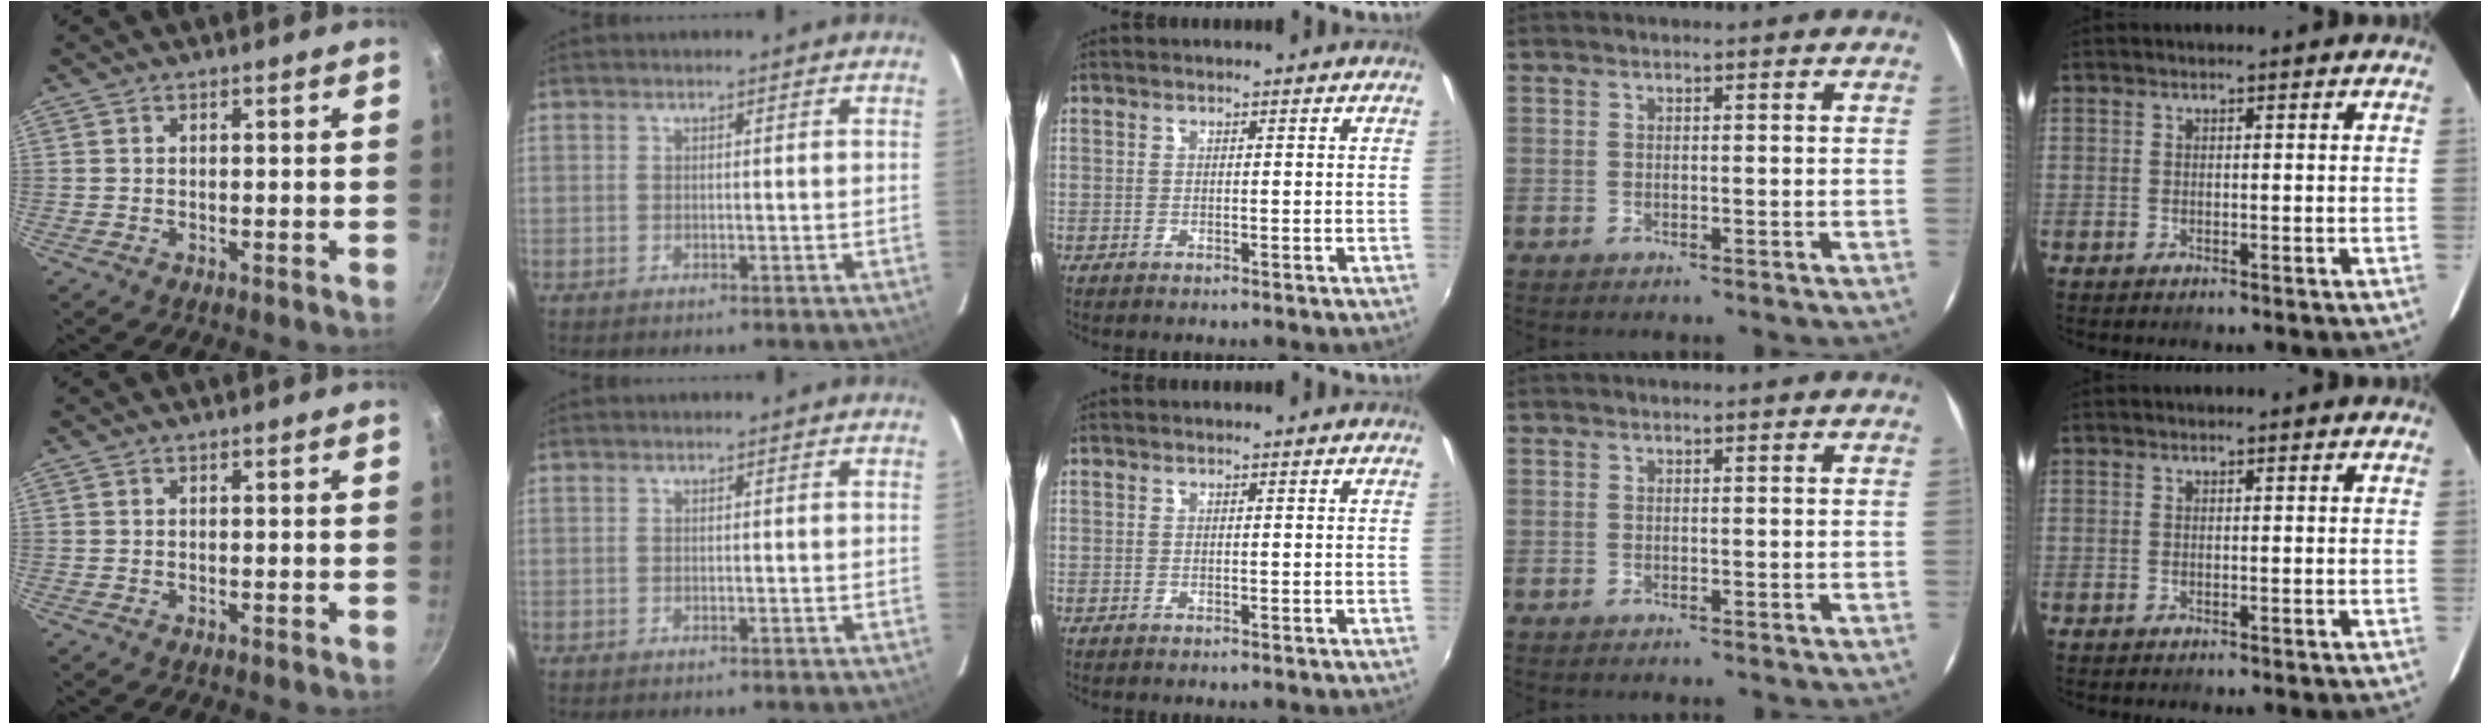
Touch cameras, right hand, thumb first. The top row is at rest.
{}